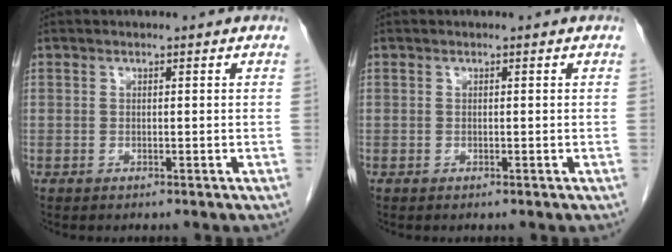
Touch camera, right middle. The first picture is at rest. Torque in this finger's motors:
{"motor_torque": [0.40, -0.08, 0.02, 0.01]}